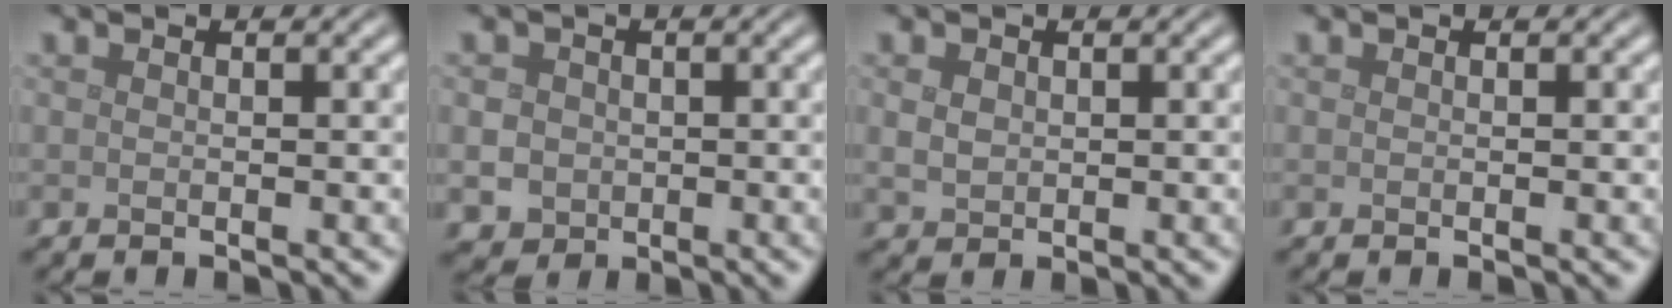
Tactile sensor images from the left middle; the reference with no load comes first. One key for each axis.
{"total": 3.0, "fx": -0.2, "fy": 2.9, "fz": 0.9, "tx": -0.006, "ty": 0.004, "tz": -0.011}
{"total": 1.6, "fx": 0.4, "fy": 1.3, "fz": 0.9, "tx": -0.019, "ty": -0.002, "tz": 0.010}
{"total": 0.0}